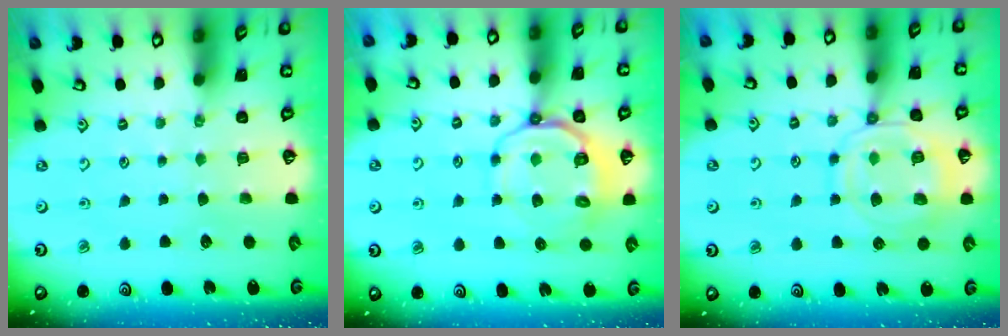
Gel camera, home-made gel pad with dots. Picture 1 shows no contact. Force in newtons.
{"total": 9.0, "press": 8.8, "slide": 2.1}
{"total": 12.4, "press": 12.3, "slide": 1.2}